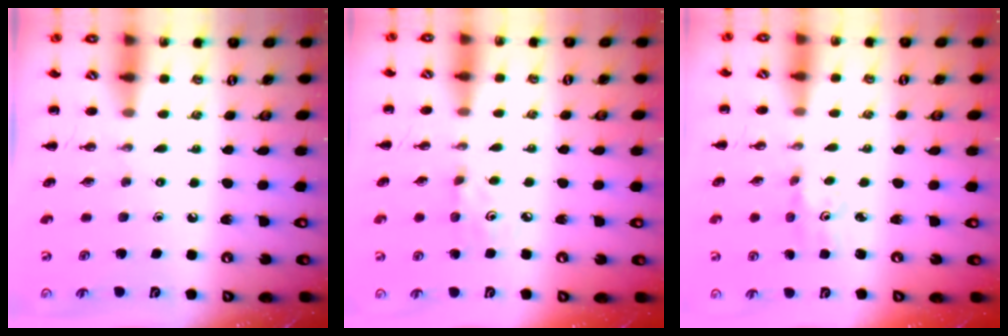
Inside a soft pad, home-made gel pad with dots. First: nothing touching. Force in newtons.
{"total": 3.8, "press": 3.6, "slide": 1.1}
{"total": 1.6, "press": 1.6, "slide": 0.4}